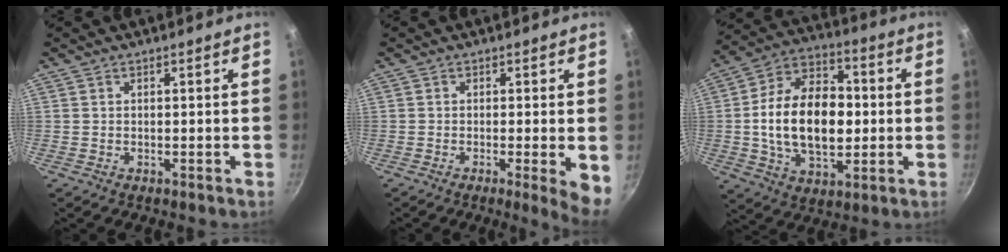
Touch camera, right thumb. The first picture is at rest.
{"total": 5.4, "force": [-1.1, 0.6, 5.2], "torque": [-0.061, -0.007, -0.012]}
{"total": 19.7, "force": [-0.5, 12.5, 15.3], "torque": [-0.233, 0.021, -0.015]}